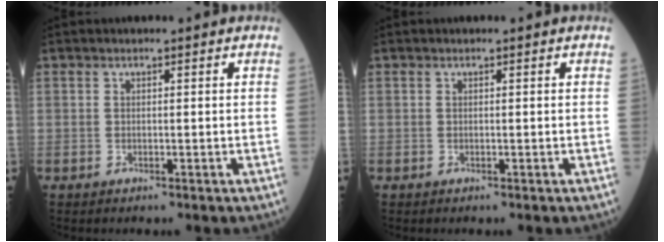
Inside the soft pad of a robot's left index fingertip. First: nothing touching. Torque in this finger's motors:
{"motor_torque": [0.00, 0.00, 0.00, 0.00]}